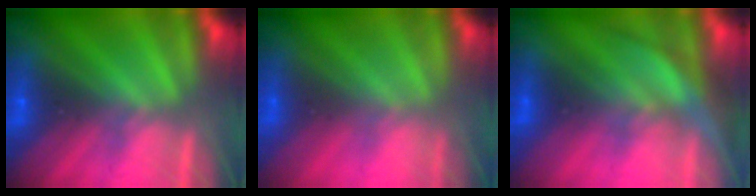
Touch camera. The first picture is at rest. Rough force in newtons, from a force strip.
{"total": 2.4}
{"total": 3.5}